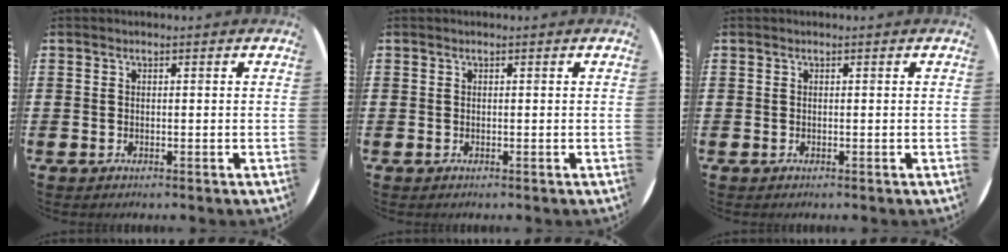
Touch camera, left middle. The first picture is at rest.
{"total": 0.0}
{"total": 0.0}